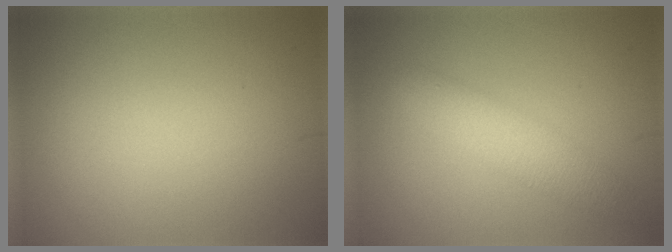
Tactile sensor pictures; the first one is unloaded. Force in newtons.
{"total": 3.4, "press": 3.4, "slide": 0.1}